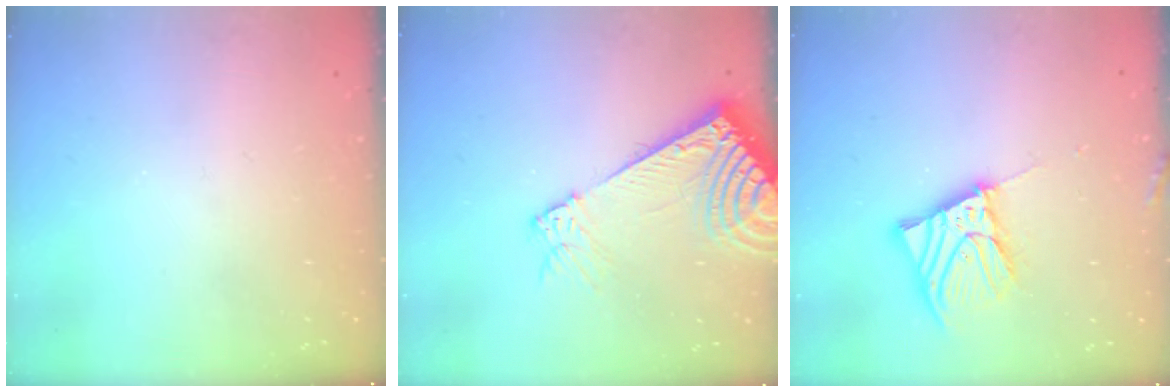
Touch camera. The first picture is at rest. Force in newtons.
{"total": 10.5, "press": 10.4, "slide": 1.5}
{"total": 11.8, "press": 11.7, "slide": 1.6}